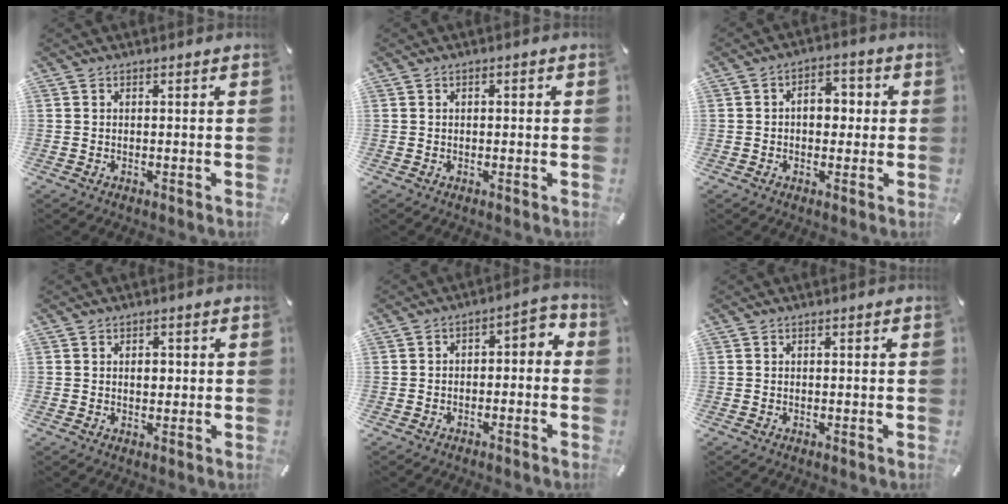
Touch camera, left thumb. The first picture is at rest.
{"total": 0.9, "force": [0.0, 0.6, 0.6], "torque": [-0.011, 0.003, -0.002]}
{"total": 6.3, "force": [-0.1, 4.2, 4.6], "torque": [-0.054, 0.004, -0.011]}
{"total": 2.3, "force": [0.2, 1.8, 1.4], "torque": [-0.014, -0.001, -0.002]}
{"total": 4.1, "force": [-2.8, 2.2, 2.1], "torque": [-0.036, 0.021, -0.056]}
{"total": 0.0}